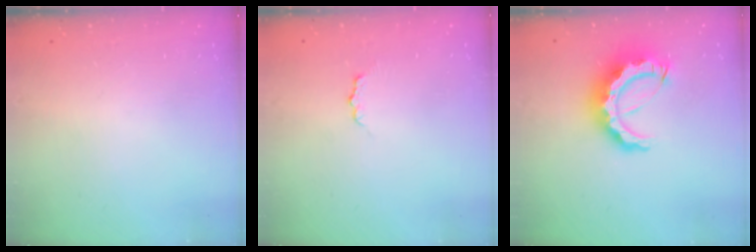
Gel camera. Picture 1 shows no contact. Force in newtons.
{"total": 2.9, "press": 2.9, "slide": 0.3}
{"total": 12.6, "press": 12.5, "slide": 1.3}